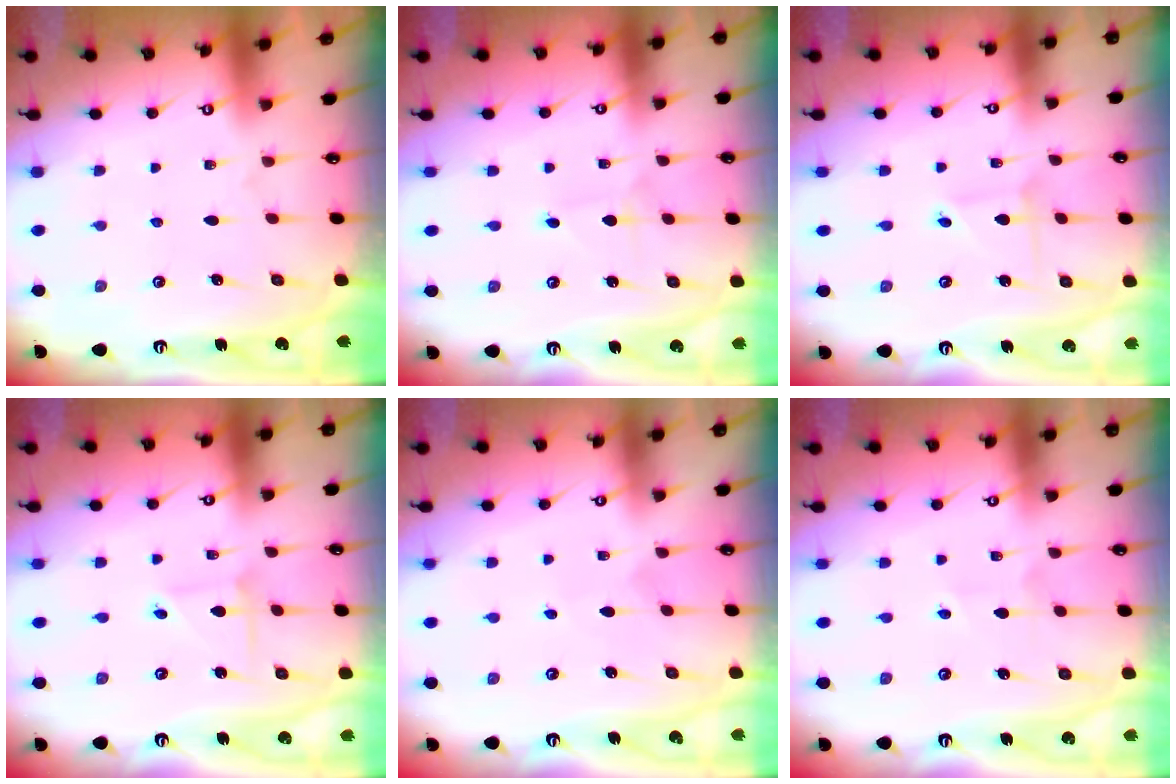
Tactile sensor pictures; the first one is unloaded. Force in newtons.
{"total": 0.7, "press": 0.7, "slide": 0.0}
{"total": 2.2, "press": 2.2, "slide": 0.1}
{"total": 2.3, "press": 2.3, "slide": 0.3}
{"total": 3.0, "press": 3.0, "slide": 0.3}
{"total": 2.8, "press": 2.6, "slide": 0.9}